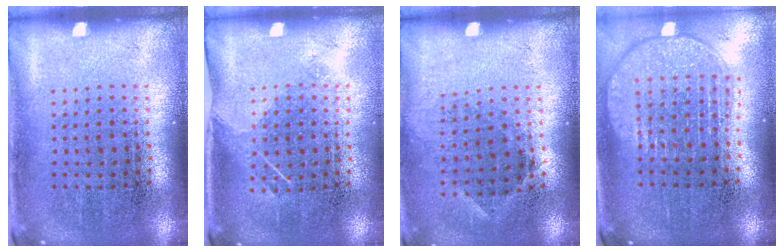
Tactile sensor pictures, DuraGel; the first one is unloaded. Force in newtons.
{"total": 1.2, "press": 0.9, "slide": 0.7}
{"total": 0.8, "press": 0.7, "slide": 0.5}
{"total": 1.9, "press": 1.6, "slide": 1.0}